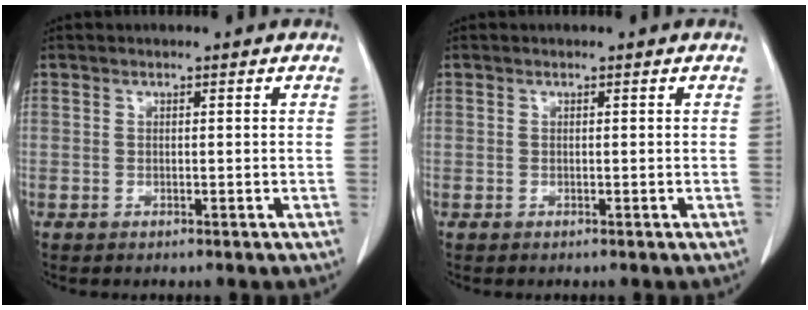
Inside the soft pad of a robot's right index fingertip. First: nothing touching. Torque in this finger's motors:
{"motor_torque": [0.00, 0.00, 0.01, 0.00]}